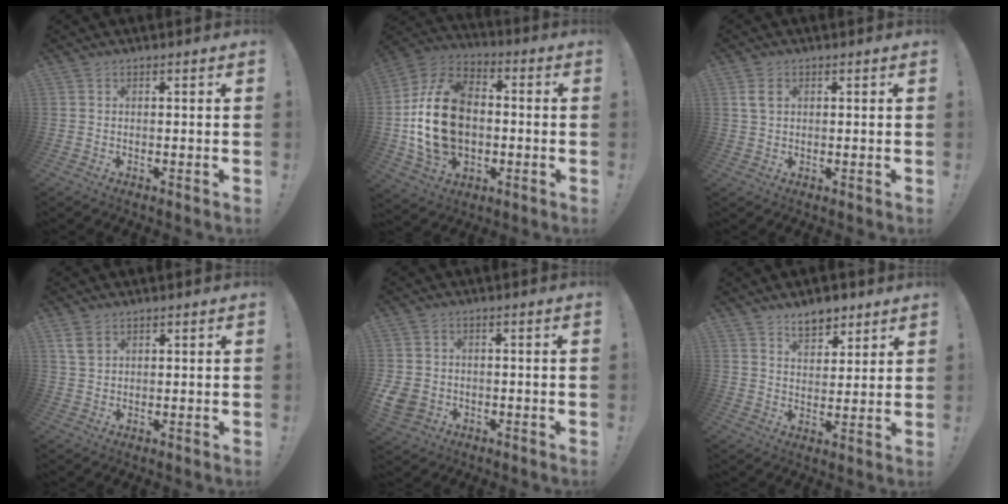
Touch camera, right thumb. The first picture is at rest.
{"total": 19.0, "force": [-0.7, 14.0, 12.9], "torque": [-0.233, 0.024, -0.006]}
{"total": 3.3, "force": [1.4, 2.0, 2.1], "torque": [-0.036, 0.002, 0.026]}
{"total": 3.9, "force": [2.2, 2.2, 2.3], "torque": [-0.039, -0.006, 0.043]}
{"total": 4.6, "force": [-0.8, 4.0, 2.2], "torque": [-0.056, -0.005, -0.015]}
{"total": 8.0, "force": [5.8, 4.5, 3.2], "torque": [-0.042, -0.029, 0.107]}